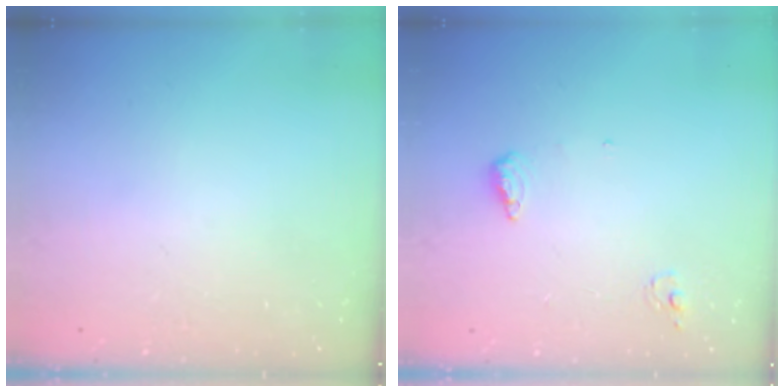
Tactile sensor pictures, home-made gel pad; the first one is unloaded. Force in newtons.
{"total": 6.3, "press": 6.1, "slide": 1.6}